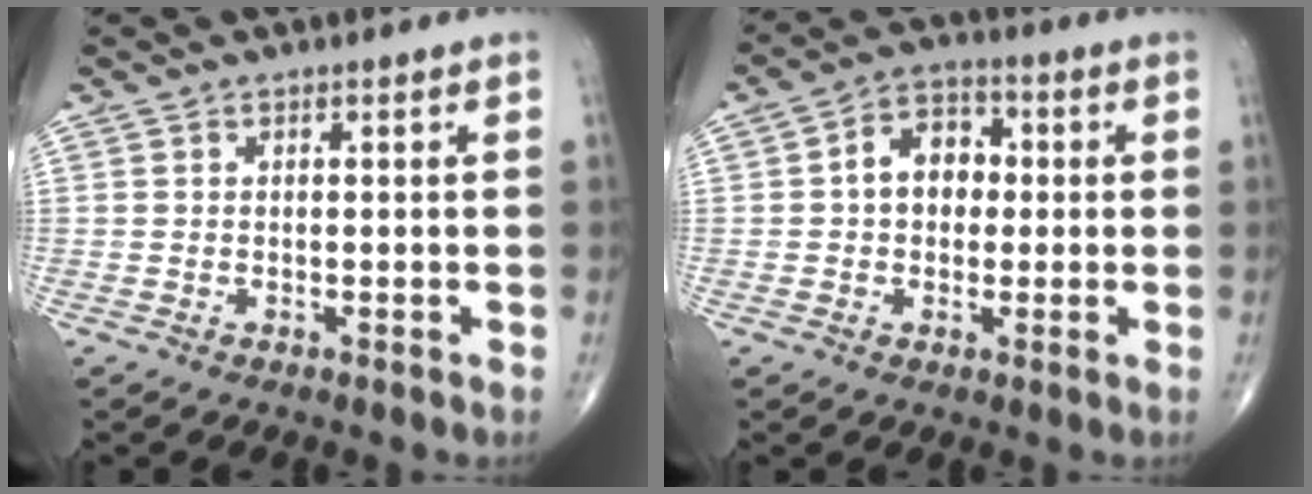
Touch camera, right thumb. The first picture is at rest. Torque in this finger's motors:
{"motor_torque": [-0.07, 0.38, 0.62, 0.05, 0.13]}